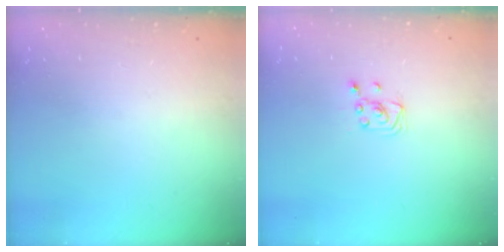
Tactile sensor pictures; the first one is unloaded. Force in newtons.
{"total": 3.4, "press": 3.4, "slide": 0.4}